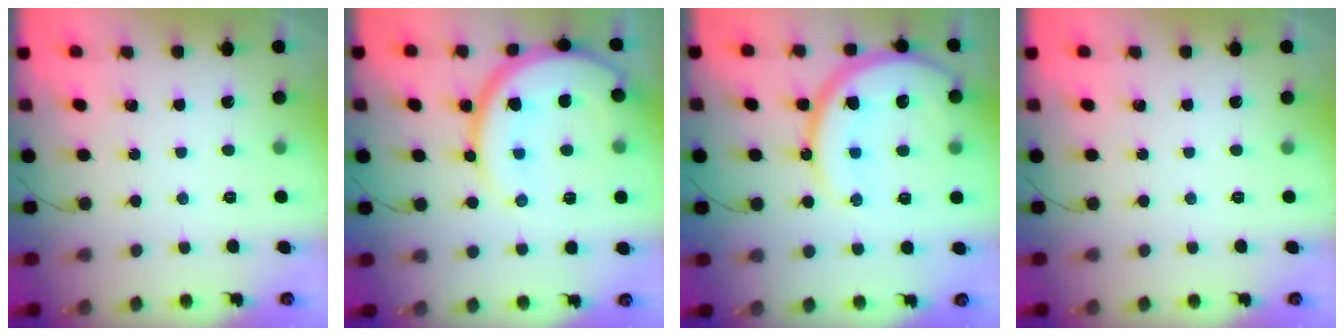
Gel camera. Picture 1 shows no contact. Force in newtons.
{"total": 18.7, "press": 18.6, "slide": 2.1}
{"total": 18.3, "press": 18.2, "slide": 2.0}
{"total": 0.0}